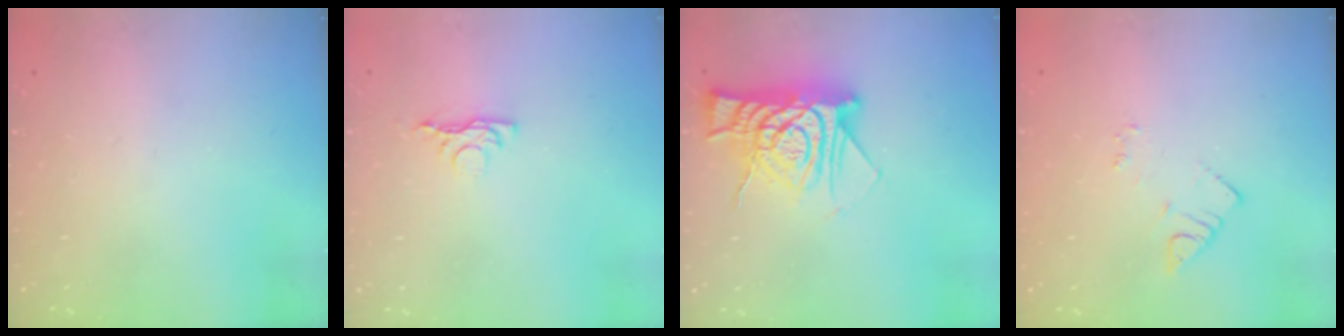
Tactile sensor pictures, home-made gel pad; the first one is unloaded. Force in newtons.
{"total": 3.7, "press": 3.7, "slide": 0.7}
{"total": 12.5, "press": 12.5, "slide": 1.1}
{"total": 2.9, "press": 2.9, "slide": 0.3}